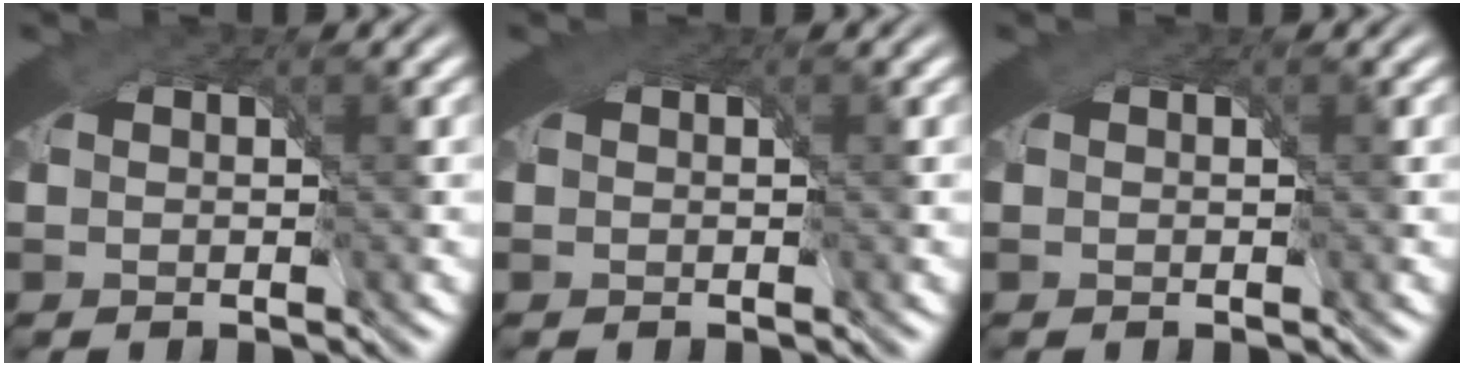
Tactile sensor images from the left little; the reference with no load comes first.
{"total": 1.3, "force": [0.7, 0.8, 0.7], "torque": [-0.014, -0.002, 0.010]}
{"total": 0.0}